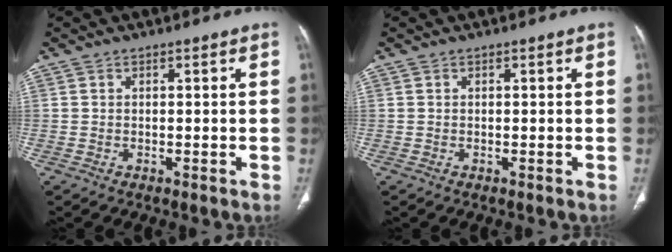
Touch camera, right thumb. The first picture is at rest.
{"total": 0.0}